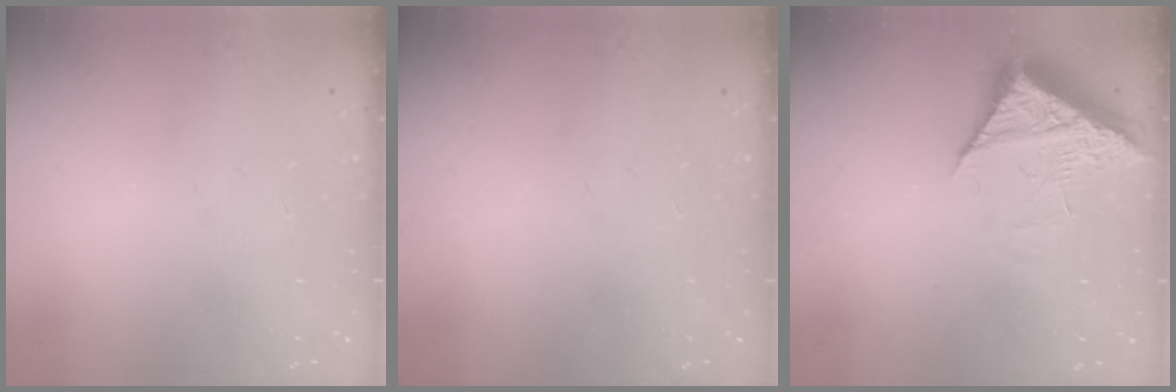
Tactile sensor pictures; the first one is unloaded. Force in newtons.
{"total": 0.0}
{"total": 7.5, "press": 7.5, "slide": 0.8}